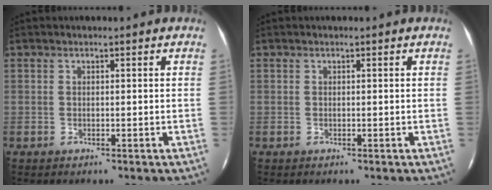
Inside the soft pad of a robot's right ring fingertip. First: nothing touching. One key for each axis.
{"total": 0.0}